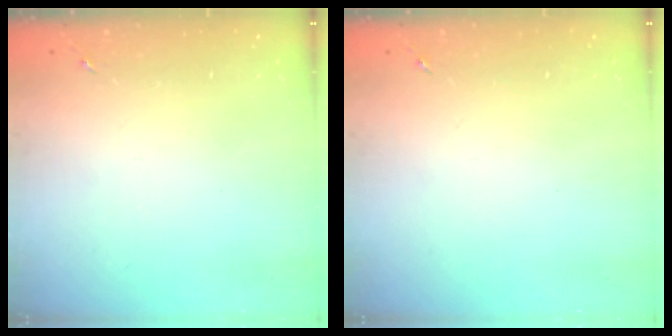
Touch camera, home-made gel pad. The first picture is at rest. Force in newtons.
{"total": 0.0}